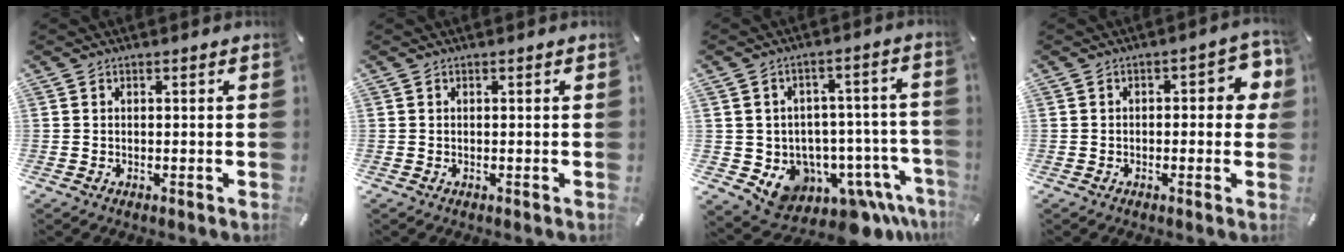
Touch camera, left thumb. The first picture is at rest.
{"total": 0.0}
{"total": 10.2, "force": [-5.0, 7.9, 4.0], "torque": [-0.033, -0.001, -0.071]}
{"total": 6.0, "force": [-0.2, 3.1, 5.2], "torque": [-0.062, 0.005, -0.010]}